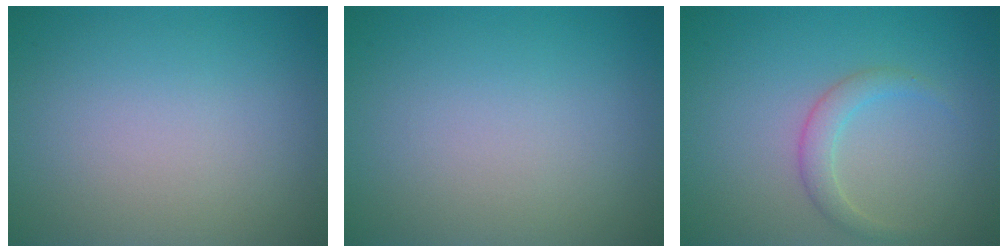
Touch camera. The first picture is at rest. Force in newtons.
{"total": 0.0}
{"total": 1.9, "press": 1.9, "slide": 0.1}